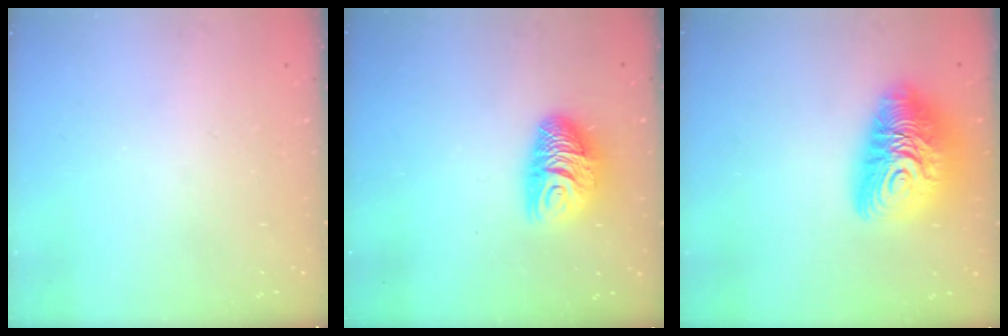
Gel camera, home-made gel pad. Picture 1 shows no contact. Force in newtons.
{"total": 9.9, "press": 9.9, "slide": 0.3}
{"total": 16.6, "press": 16.5, "slide": 1.6}